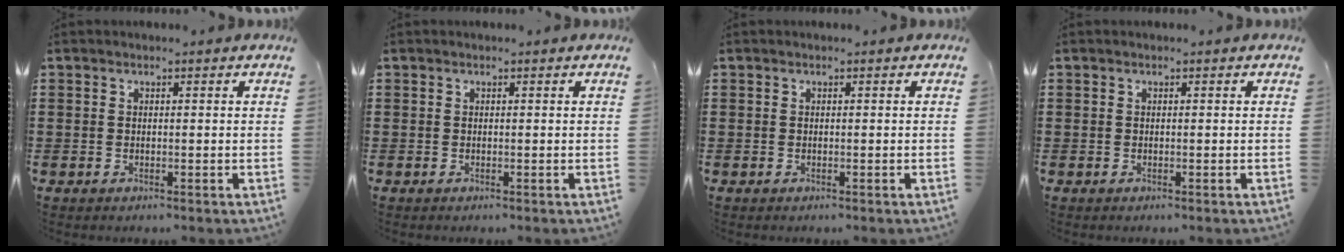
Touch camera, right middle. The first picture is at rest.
{"total": 0.0}
{"total": 0.0}
{"total": 0.0}